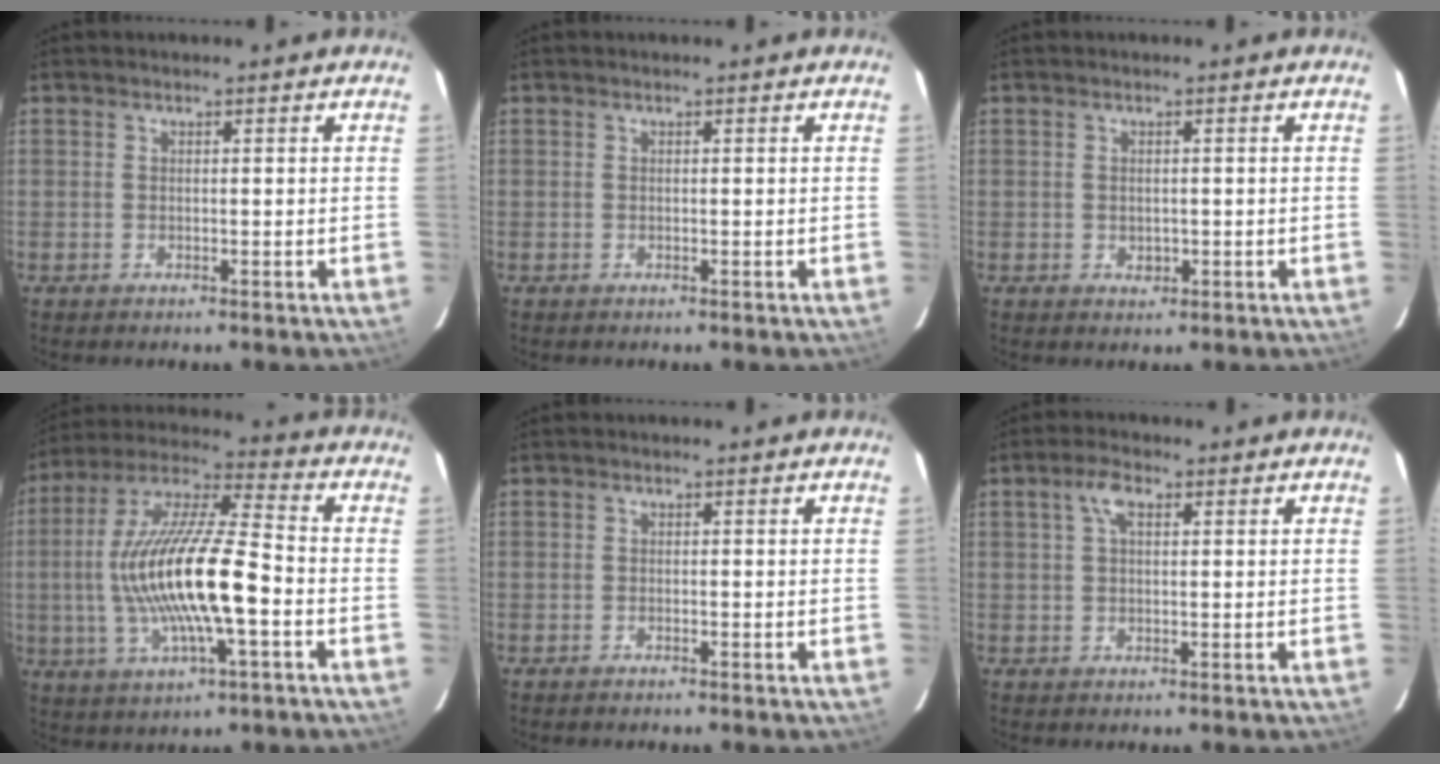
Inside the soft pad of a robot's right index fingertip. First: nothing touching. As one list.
[{"total": 0.0}, {"total": 1.6, "force": [-0.1, 1.4, 0.9], "torque": [-0.013, 0.000, 0.002]}, {"total": 18.7, "force": [-3.0, 3.6, 18.2], "torque": [-0.354, -0.003, -0.058]}, {"total": 0.5, "force": [-0.5, 0.1, 0.0], "torque": [-0.001, -0.001, -0.011]}, {"total": 2.8, "force": [1.3, 1.1, 2.3], "torque": [-0.046, 0.009, 0.022]}]